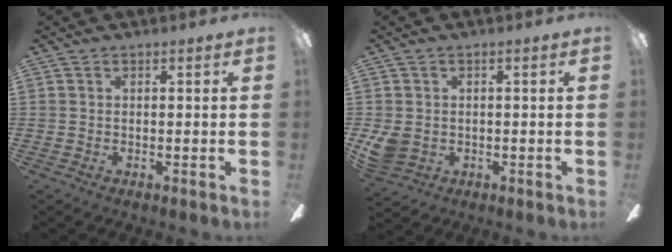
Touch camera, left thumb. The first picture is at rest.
{"total": 5.6, "force": [-1.2, 4.7, 2.7], "torque": [-0.059, 0.008, -0.021]}